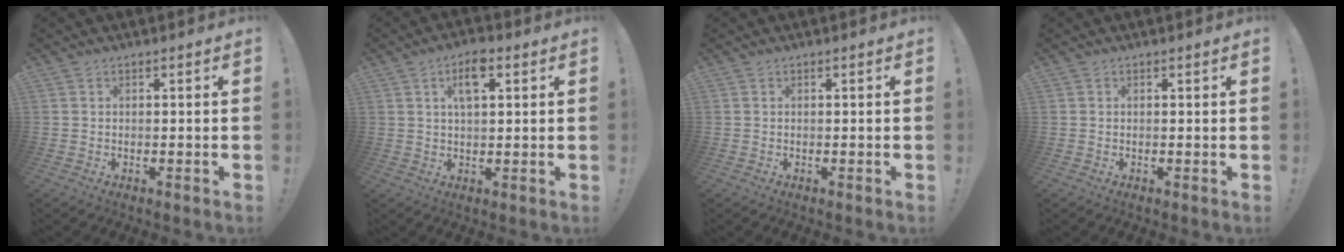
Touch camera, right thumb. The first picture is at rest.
{"total": 6.9, "force": [2.7, 3.1, 5.5], "torque": [-0.084, 0.000, 0.043]}
{"total": 0.0}
{"total": 0.0}